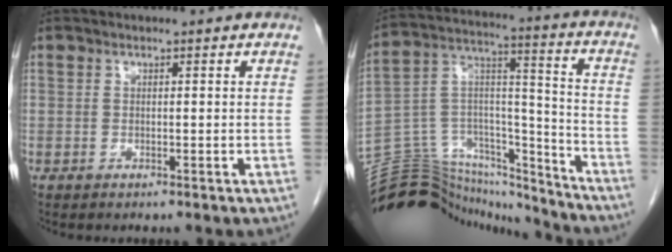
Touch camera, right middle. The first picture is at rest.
{"total": 23.0, "force": [-21.8, 5.7, 4.7], "torque": [-0.114, 0.051, -0.346]}